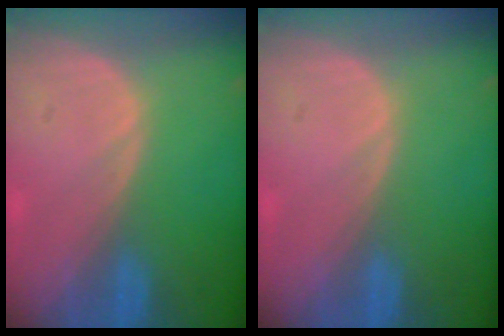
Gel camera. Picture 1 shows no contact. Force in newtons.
{"total": 0.0}